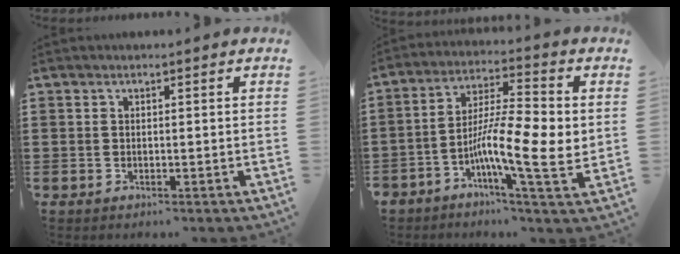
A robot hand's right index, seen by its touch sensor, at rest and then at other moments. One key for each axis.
{"total": 10.9, "fx": -1.3, "fy": 2.7, "fz": 10.5, "tx": -0.206, "ty": -0.013, "tz": -0.027}